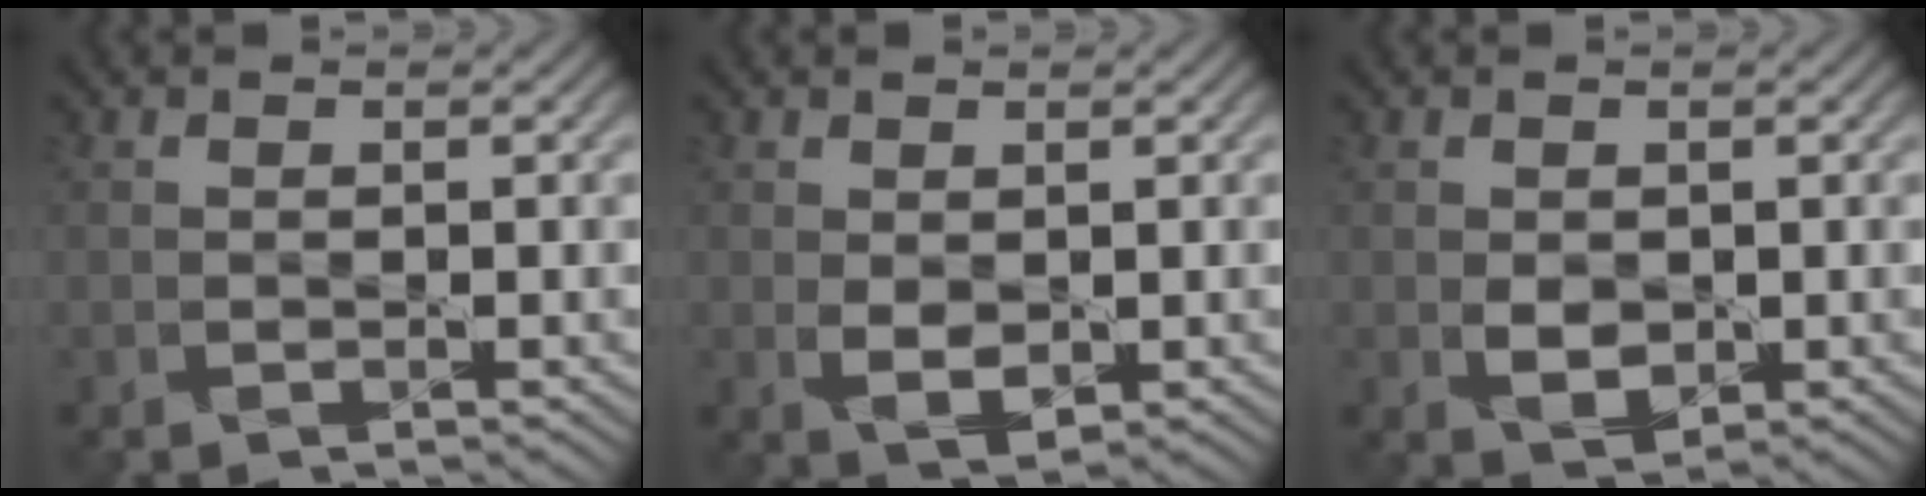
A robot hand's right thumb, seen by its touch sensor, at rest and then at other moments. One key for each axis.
{"total": 2.9, "fx": 0.3, "fy": 1.8, "fz": 2.2, "tx": -0.049, "ty": -0.006, "tz": 0.009}
{"total": 2.6, "fx": 0.0, "fy": 1.8, "fz": 1.8, "tx": -0.041, "ty": -0.003, "tz": 0.004}